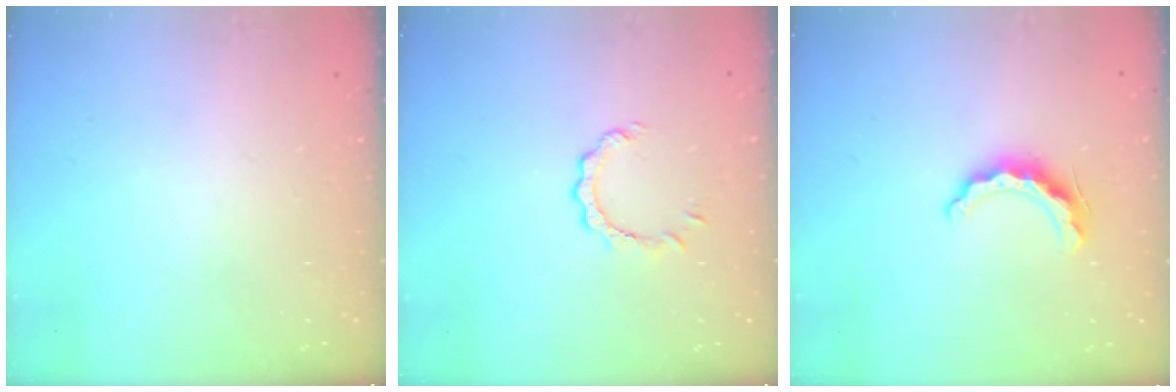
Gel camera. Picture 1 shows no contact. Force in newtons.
{"total": 4.1, "press": 4.0, "slide": 0.4}
{"total": 8.8, "press": 8.7, "slide": 0.4}